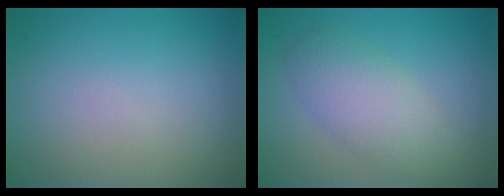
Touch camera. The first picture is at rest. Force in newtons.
{"total": 3.9, "press": 3.9, "slide": 0.2}